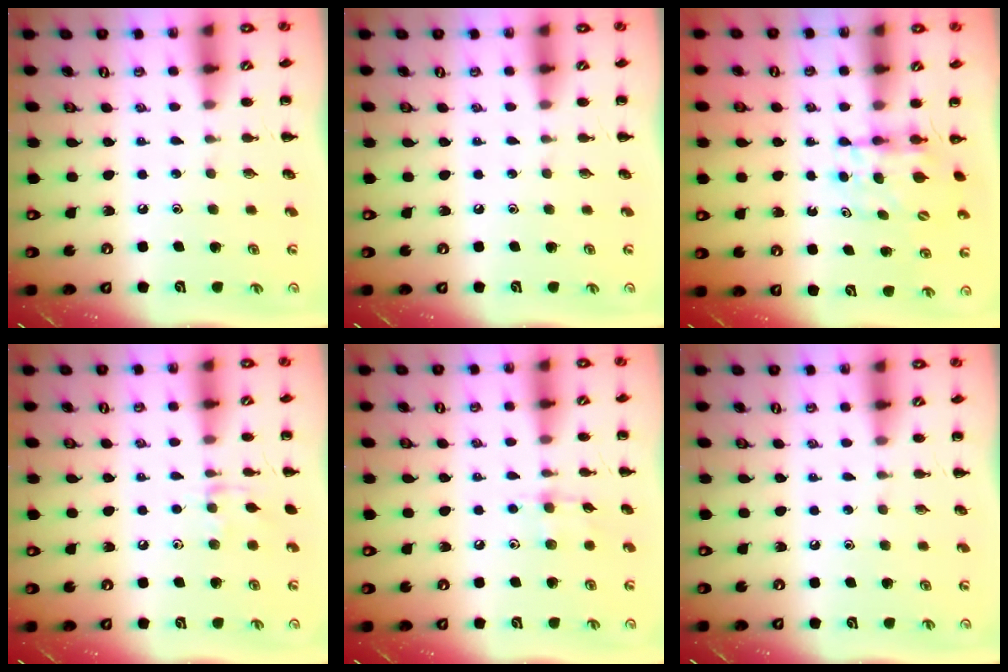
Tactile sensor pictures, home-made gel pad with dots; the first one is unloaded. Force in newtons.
{"total": 0.0}
{"total": 5.4, "press": 5.3, "slide": 0.6}
{"total": 5.7, "press": 5.7, "slide": 0.8}
{"total": 4.8, "press": 4.6, "slide": 1.4}
{"total": 0.0}